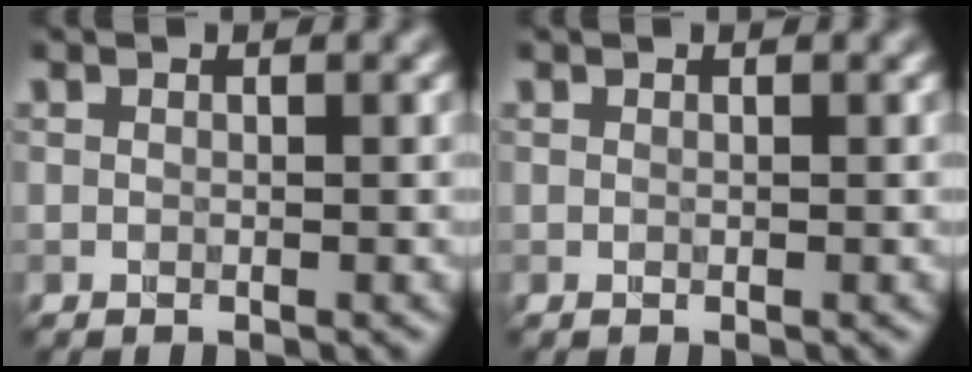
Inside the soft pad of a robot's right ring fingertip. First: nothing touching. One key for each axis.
{"total": 0.0}